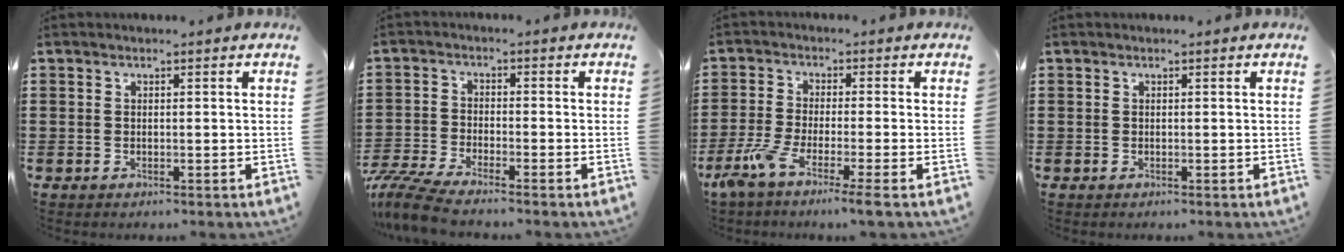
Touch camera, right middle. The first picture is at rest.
{"total": 5.9, "force": [-5.4, 0.4, 2.3], "torque": [-0.069, -0.012, -0.111]}
{"total": 5.5, "force": [-4.1, -0.4, 3.7], "torque": [-0.096, -0.024, -0.084]}
{"total": 0.0}